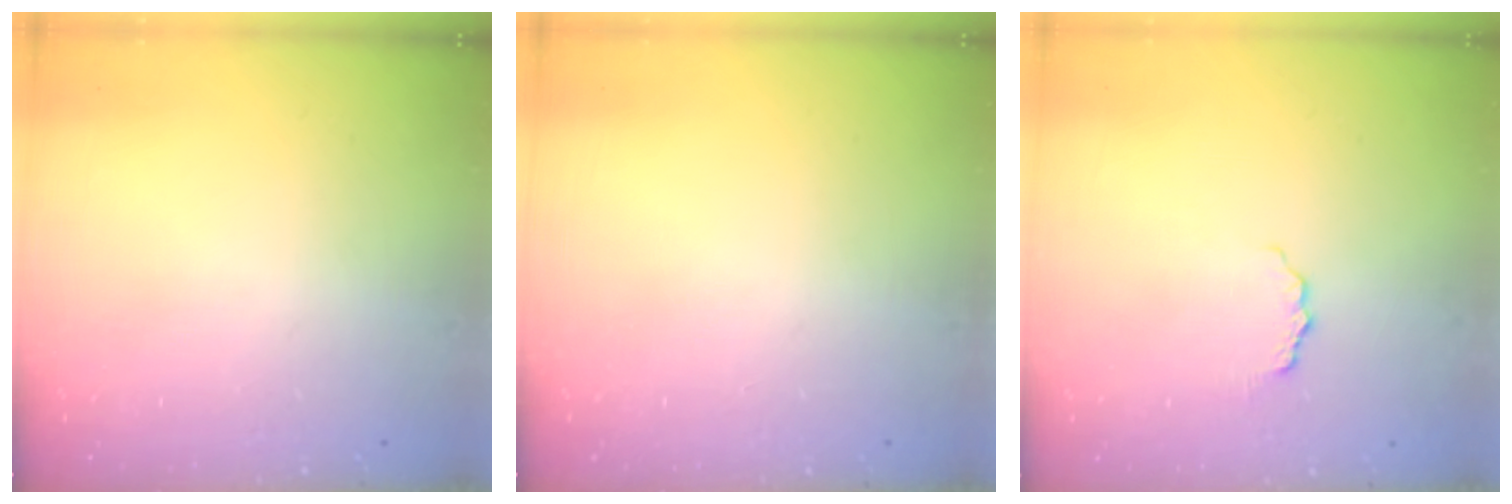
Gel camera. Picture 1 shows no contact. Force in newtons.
{"total": 0.0}
{"total": 3.6, "press": 3.6, "slide": 0.4}